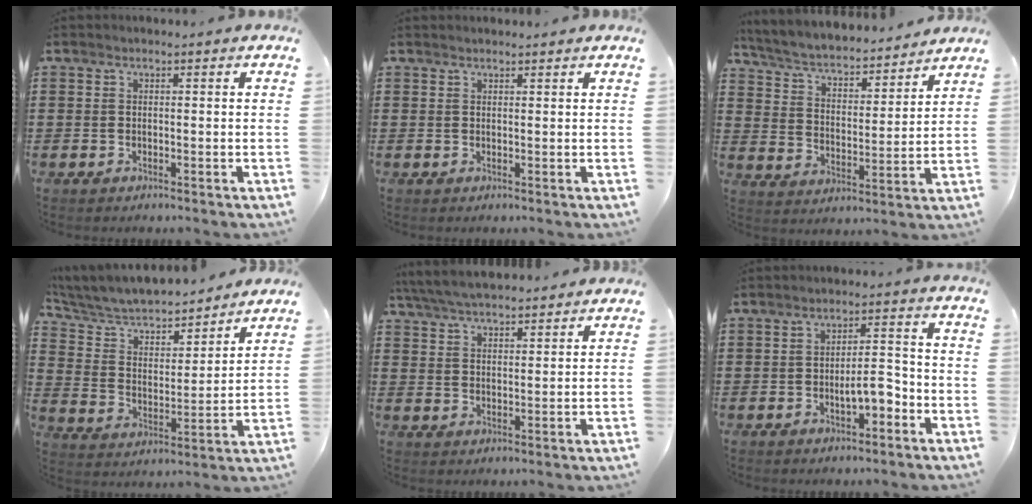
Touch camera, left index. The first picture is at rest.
{"total": 0.8, "force": [0.8, 0.1, 0.1], "torque": [-0.004, 0.000, 0.015]}
{"total": 4.2, "force": [3.7, 1.2, 1.6], "torque": [-0.051, -0.029, 0.055]}
{"total": 5.4, "force": [4.9, 1.6, 1.5], "torque": [-0.055, -0.040, 0.077]}
{"total": 5.4, "force": [5.2, 0.5, 1.5], "torque": [-0.045, -0.015, 0.094]}
{"total": 5.1, "force": [-2.1, 1.8, 4.2], "torque": [-0.065, 0.007, -0.042]}